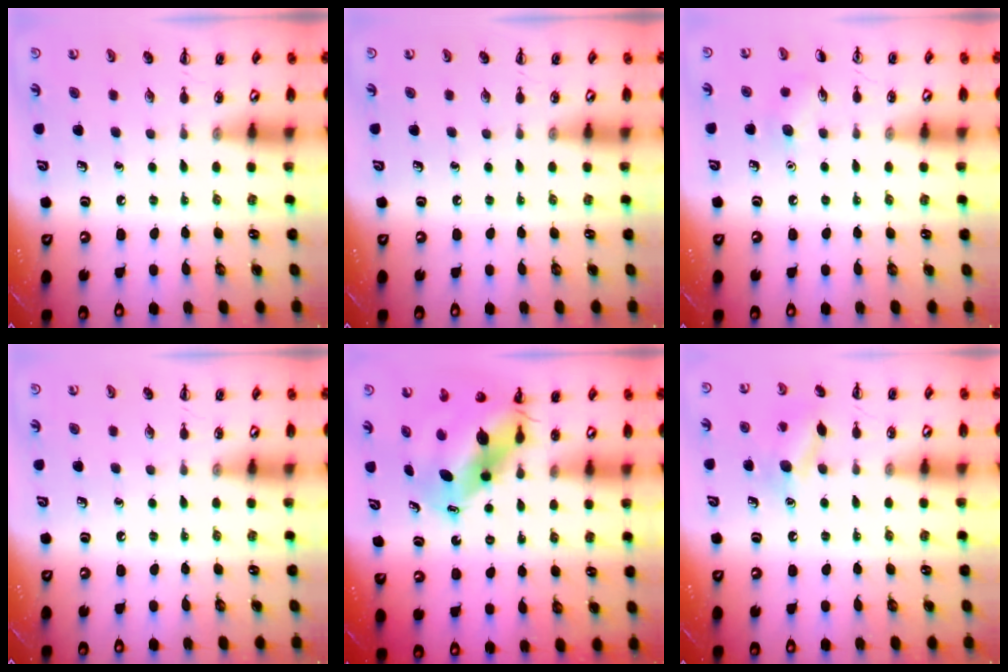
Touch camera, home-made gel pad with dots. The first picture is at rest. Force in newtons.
{"total": 0.0}
{"total": 5.7, "press": 5.6, "slide": 1.3}
{"total": 0.0}
{"total": 9.8, "press": 9.4, "slide": 2.8}
{"total": 10.6, "press": 10.5, "slide": 1.6}